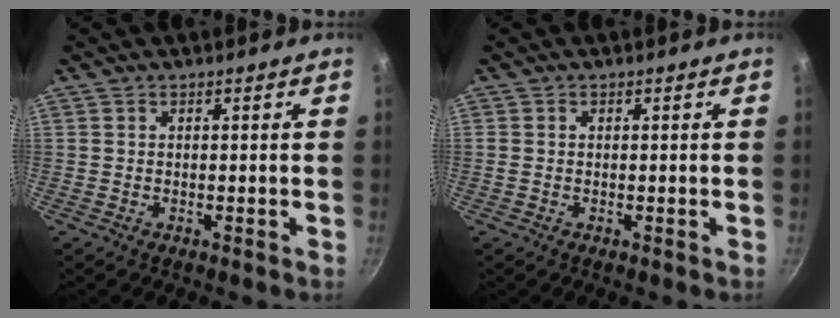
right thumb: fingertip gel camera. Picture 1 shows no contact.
{"total": 0.6, "force": [0.0, 0.5, 0.4], "torque": [-0.008, 0.003, -0.001]}